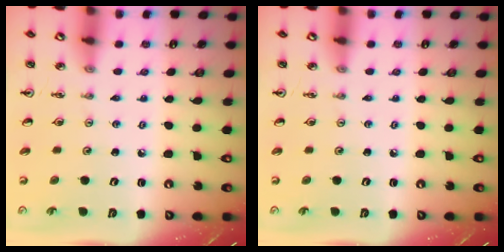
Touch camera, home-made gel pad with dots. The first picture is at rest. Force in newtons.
{"total": 0.0}